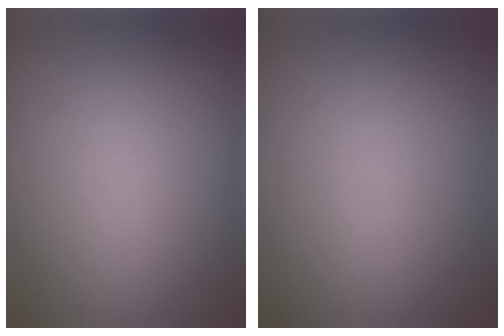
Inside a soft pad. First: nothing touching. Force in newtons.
{"total": 0.0}